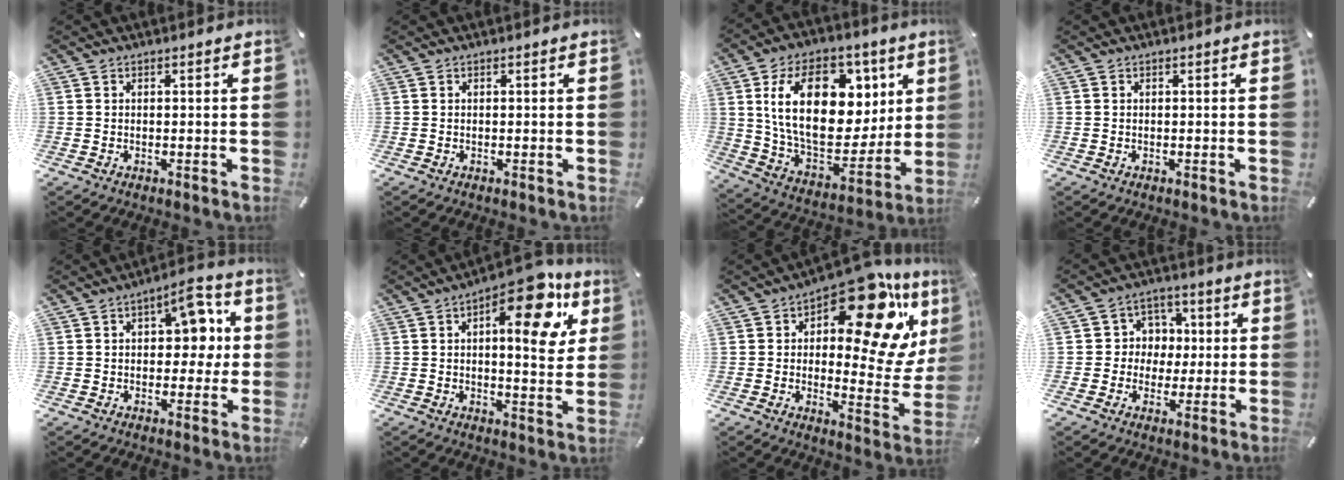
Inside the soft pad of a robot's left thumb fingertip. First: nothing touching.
{"total": 0.0}
{"total": 24.3, "force": [7.6, 15.6, 17.0], "torque": [-0.294, -0.030, 0.125]}
{"total": 0.0}
{"total": 10.4, "force": [2.3, 6.2, 8.1], "torque": [-0.102, -0.004, 0.033]}
{"total": 16.2, "force": [7.8, 6.1, 12.8], "torque": [-0.167, -0.043, 0.117]}
{"total": 20.2, "force": [11.4, 9.0, 14.1], "torque": [-0.176, -0.093, 0.182]}
{"total": 7.0, "force": [-0.2, 7.0, 1.1], "torque": [-0.019, 0.005, -0.005]}